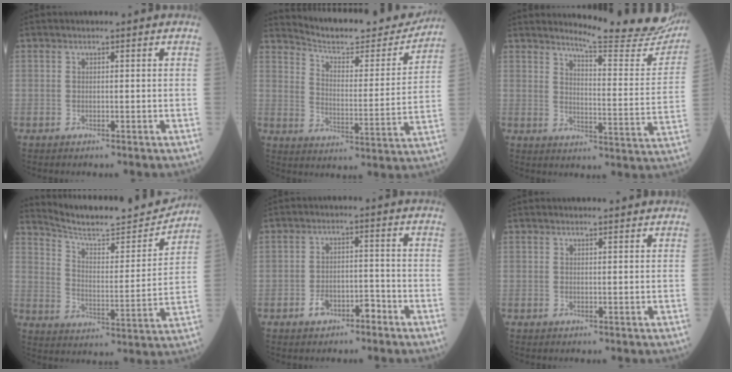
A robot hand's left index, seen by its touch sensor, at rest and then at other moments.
{"total": 18.0, "force": [17.2, 2.4, 4.7], "torque": [-0.067, -0.040, 0.233]}
{"total": 17.5, "force": [16.6, 0.8, 5.7], "torque": [-0.074, -0.105, 0.189]}
{"total": 16.1, "force": [15.6, 1.0, 4.0], "torque": [-0.072, -0.026, 0.234]}
{"total": 3.9, "force": [-2.6, 2.0, 2.0], "torque": [-0.033, 0.008, -0.042]}
{"total": 1.8, "force": [1.8, 0.0, 0.3], "torque": [-0.008, 0.004, 0.022]}